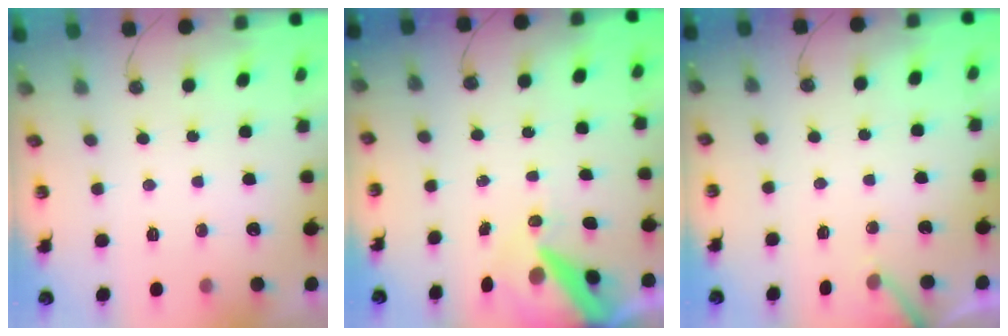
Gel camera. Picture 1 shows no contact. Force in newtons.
{"total": 11.1, "press": 11.0, "slide": 1.4}
{"total": 3.0, "press": 3.0, "slide": 0.1}